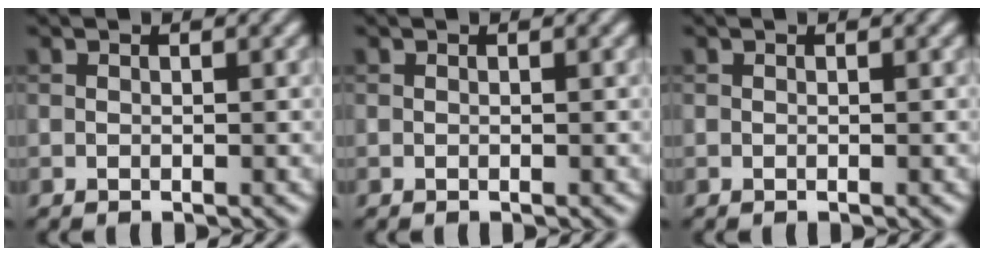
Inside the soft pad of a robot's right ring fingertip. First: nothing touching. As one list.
[{"total": 0.0}, {"total": 0.0}]